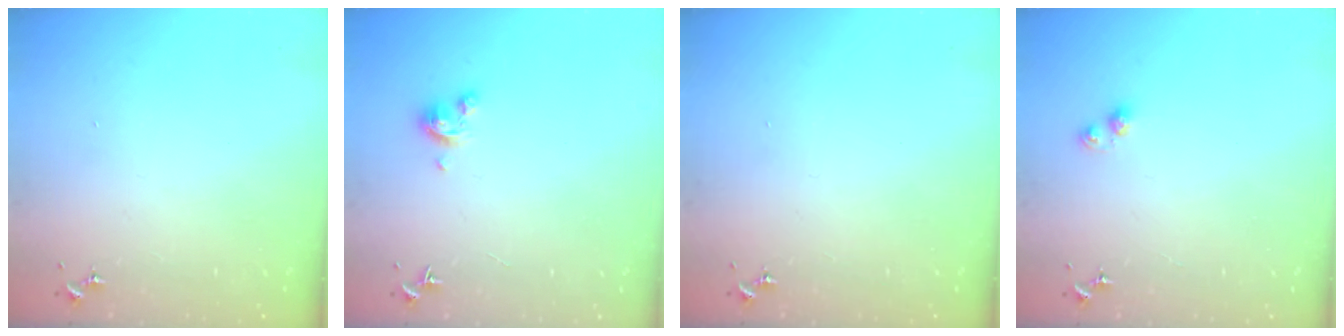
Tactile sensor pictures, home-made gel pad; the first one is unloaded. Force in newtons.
{"total": 3.8, "press": 3.7, "slide": 0.3}
{"total": 0.0}
{"total": 4.3, "press": 4.1, "slide": 1.2}